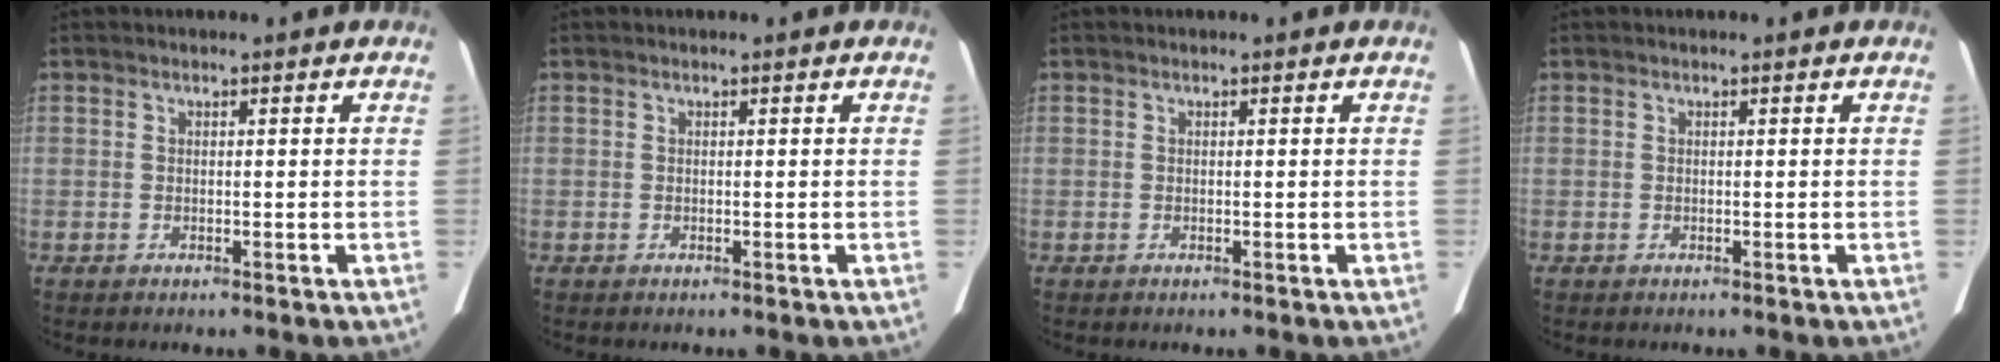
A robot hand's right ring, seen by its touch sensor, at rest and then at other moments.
{"total": 0.0}
{"total": 0.0}
{"total": 0.0}